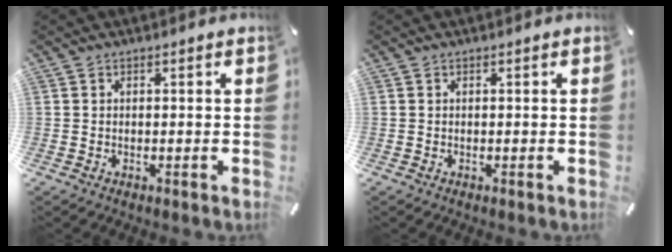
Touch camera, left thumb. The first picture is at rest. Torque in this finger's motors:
{"motor_torque": [0.06, 0.06, 0.00, 0.00, 0.00]}